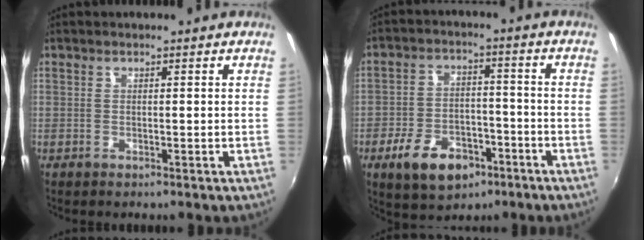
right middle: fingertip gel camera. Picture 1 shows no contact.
{"total": 11.7, "force": [-6.5, 6.9, 6.8], "torque": [-0.155, 0.004, -0.101]}